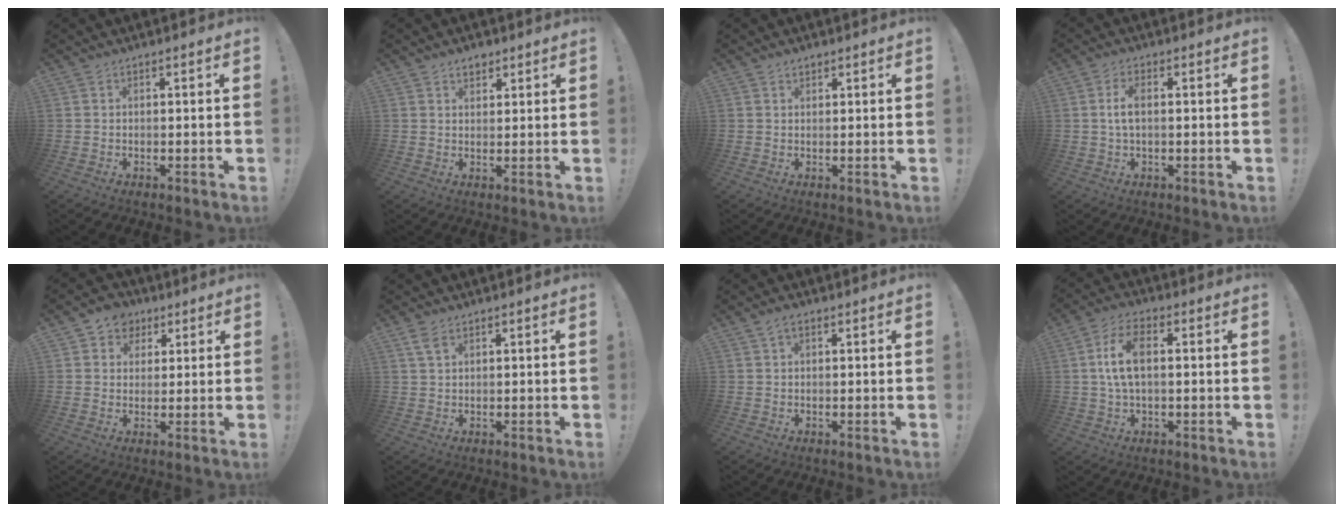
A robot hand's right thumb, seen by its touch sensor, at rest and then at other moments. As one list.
[{"total": 3.3, "force": [2.3, 2.0, 1.1], "torque": [-0.006, -0.011, 0.040]}, {"total": 1.4, "force": [1.1, 0.7, 0.4], "torque": [-0.001, -0.003, 0.020]}, {"total": 4.5, "force": [0.2, 2.0, 4.0], "torque": [-0.081, 0.005, 0.002]}, {"total": 6.8, "force": [2.5, 6.1, 1.6], "torque": [-0.021, -0.008, 0.053]}, {"total": 3.3, "force": [2.0, 1.5, 2.2], "torque": [-0.043, -0.004, 0.038]}, {"total": 2.1, "force": [1.1, 1.0, 1.4], "torque": [-0.022, 0.000, 0.018]}, {"total": 9.0, "force": [1.1, 4.6, 7.7], "torque": [-0.143, 0.004, 0.022]}]